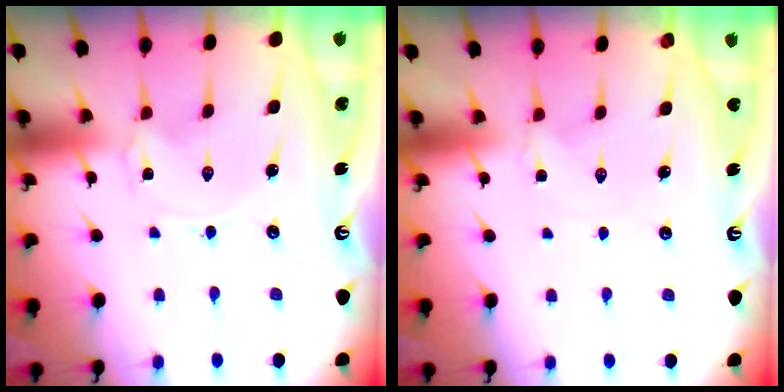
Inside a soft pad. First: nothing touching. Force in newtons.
{"total": 0.6, "press": 0.5, "slide": 0.2}